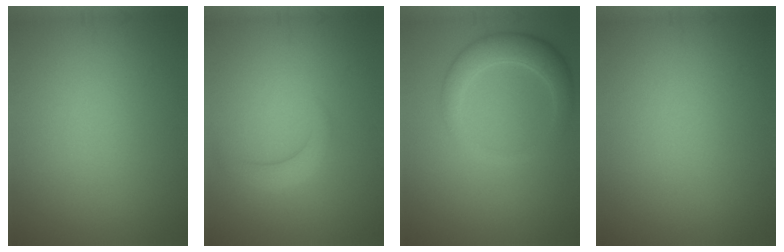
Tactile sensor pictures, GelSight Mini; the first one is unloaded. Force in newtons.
{"total": 2.1, "press": 2.0, "slide": 0.3}
{"total": 3.6, "press": 3.6, "slide": 0.3}
{"total": 0.0}